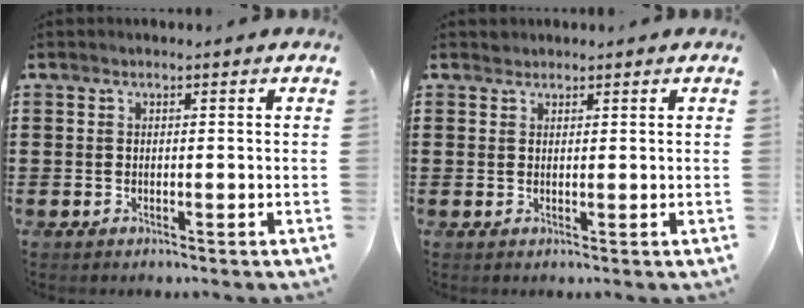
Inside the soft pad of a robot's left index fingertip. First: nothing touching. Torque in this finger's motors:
{"motor_torque": [-0.01, 0.00, 0.00, -0.02]}